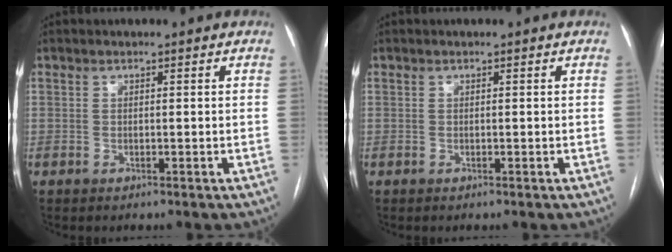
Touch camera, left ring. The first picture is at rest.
{"total": 0.0}